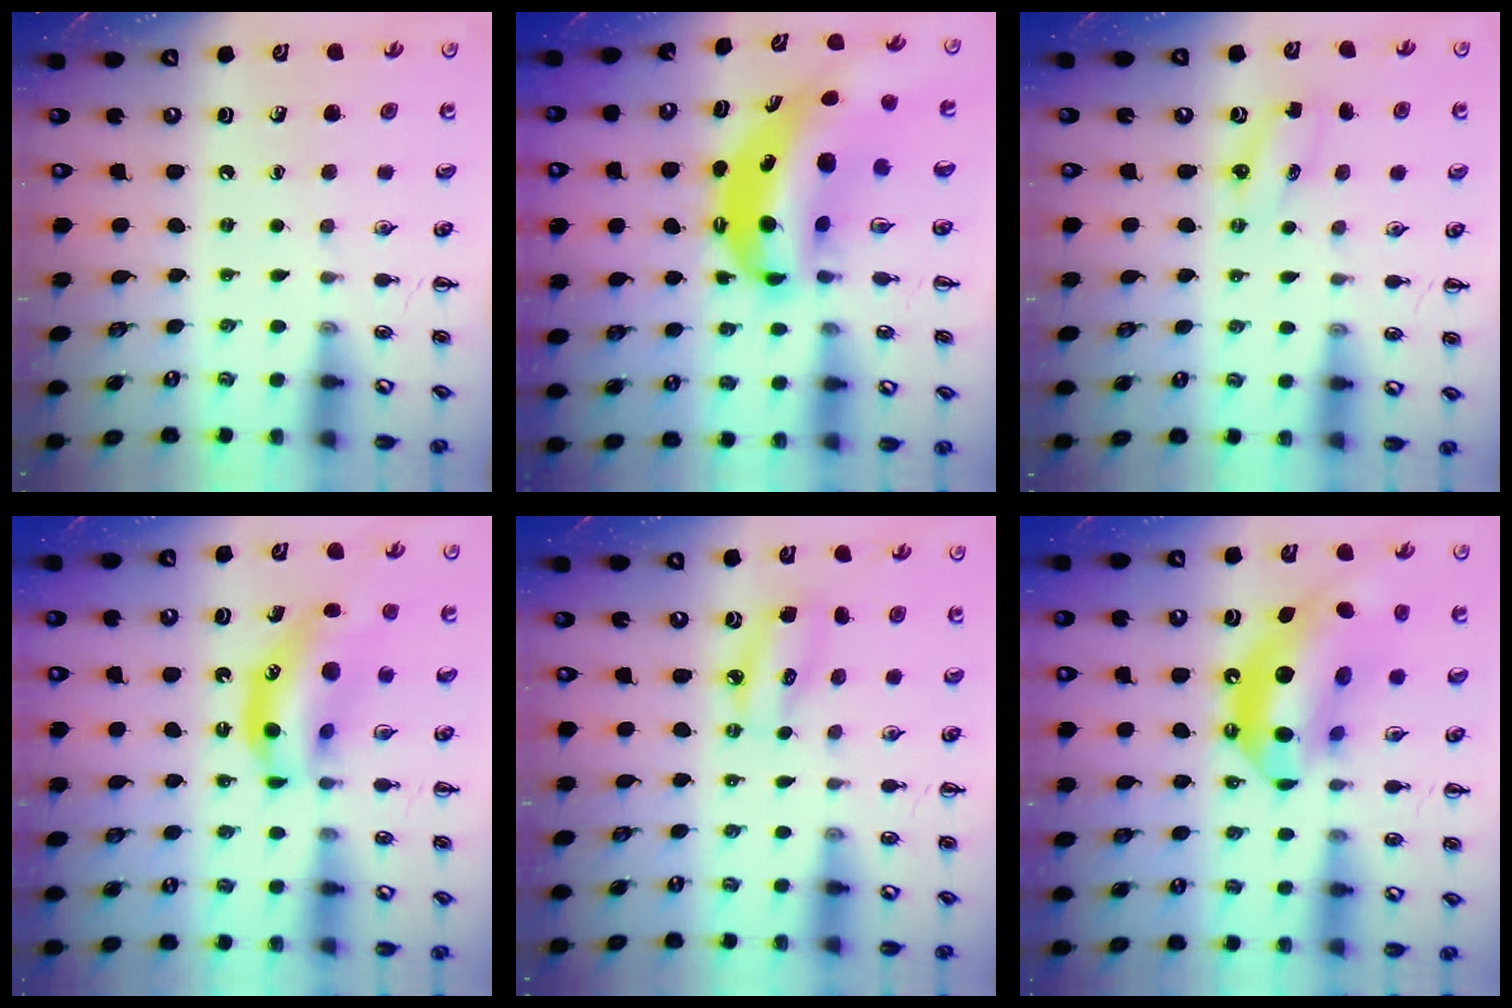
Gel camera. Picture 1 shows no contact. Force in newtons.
{"total": 11.8, "press": 11.5, "slide": 2.6}
{"total": 2.7, "press": 2.6, "slide": 0.8}
{"total": 13.4, "press": 13.0, "slide": 3.3}
{"total": 5.4, "press": 5.3, "slide": 1.3}
{"total": 18.5, "press": 17.8, "slide": 5.1}